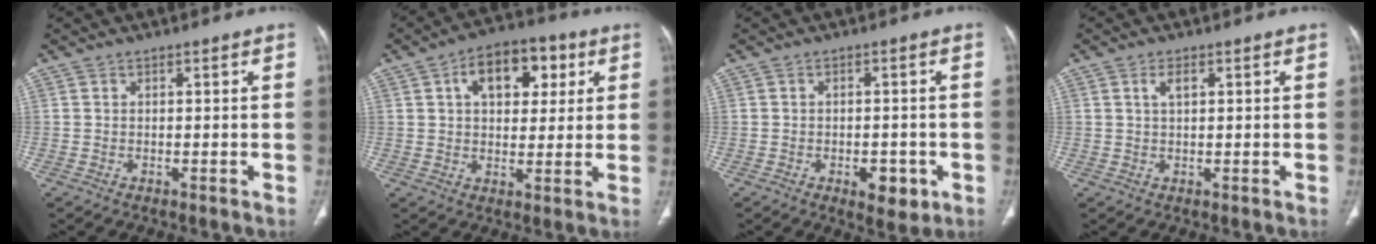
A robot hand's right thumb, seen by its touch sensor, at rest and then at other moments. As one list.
[{"total": 12.8, "force": [4.5, 7.8, 9.1], "torque": [-0.097, 0.007, 0.066]}, {"total": 5.5, "force": [-2.1, 3.0, 4.1], "torque": [-0.040, 0.005, -0.020]}, {"total": 2.4, "force": [1.0, 1.1, 1.9], "torque": [-0.037, 0.003, 0.022]}]